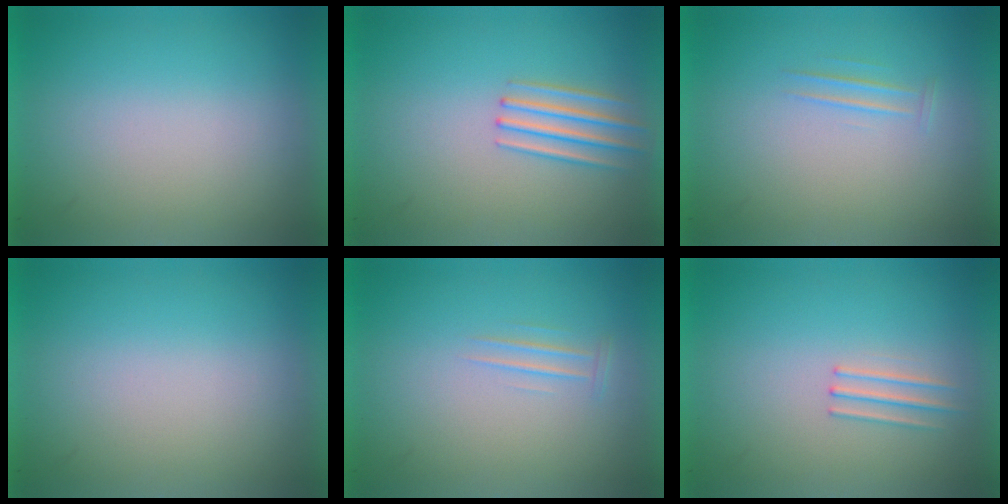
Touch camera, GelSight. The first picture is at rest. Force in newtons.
{"total": 2.1}
{"total": 1.1}
{"total": 0.0}
{"total": 1.0}
{"total": 1.2}